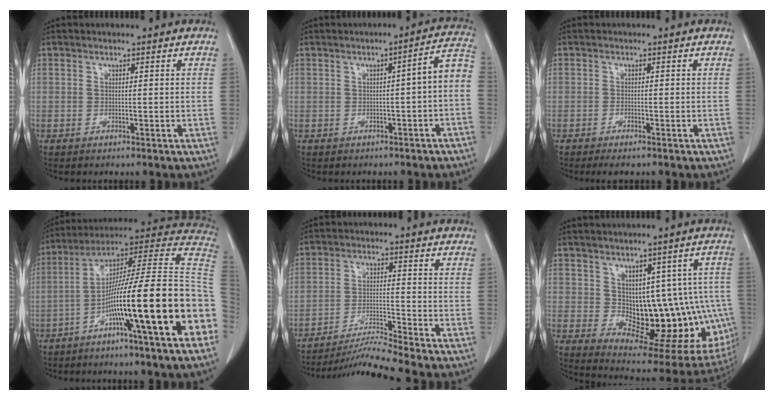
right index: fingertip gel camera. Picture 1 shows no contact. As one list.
[{"total": 5.5, "force": [-1.4, 0.7, 5.3], "torque": [-0.059, 0.023, -0.021]}, {"total": 2.3, "force": [-1.8, 0.5, 1.3], "torque": [-0.015, -0.004, -0.022]}, {"total": 24.8, "force": [-7.4, -0.2, 23.6], "torque": [-0.282, 0.016, -0.130]}, {"total": 8.2, "force": [-7.4, -3.0, 1.8], "torque": [-0.032, -0.016, -0.136]}, {"total": 16.7, "force": [-1.1, 8.8, 14.2], "torque": [-0.139, 0.015, 0.012]}]